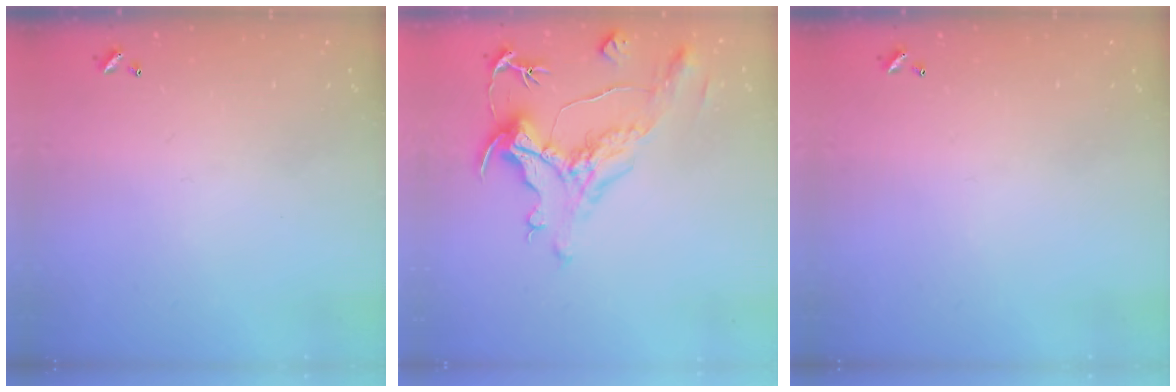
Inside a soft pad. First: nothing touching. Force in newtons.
{"total": 1.9, "press": 0.8, "slide": 1.8}
{"total": 0.0}